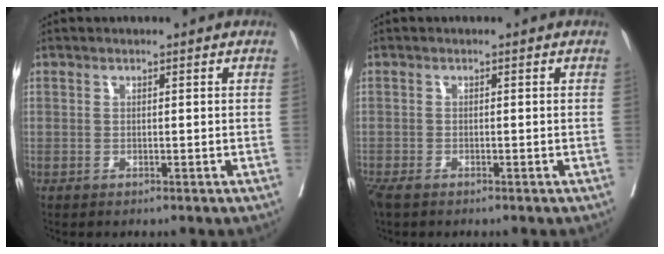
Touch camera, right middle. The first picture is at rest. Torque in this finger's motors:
{"motor_torque": [0.41, -0.36, 0.13, 0.04]}